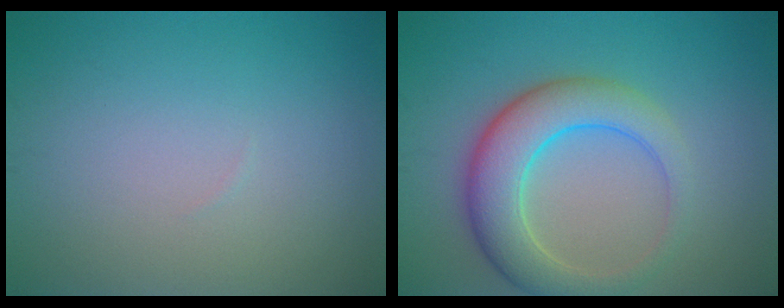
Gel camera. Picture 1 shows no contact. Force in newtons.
{"total": 6.4, "press": 6.4, "slide": 0.3}